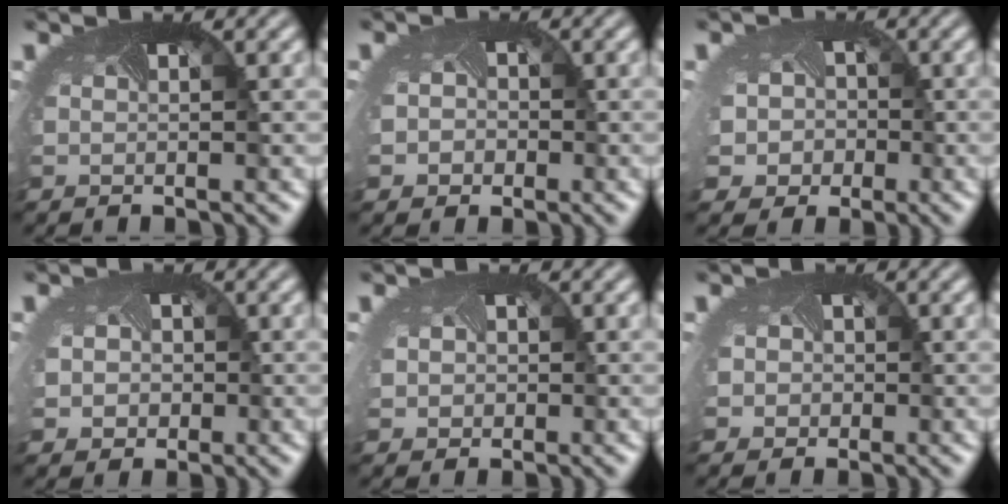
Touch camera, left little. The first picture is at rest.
{"total": 2.5, "force": [-0.6, 2.3, 0.9], "torque": [-0.009, -0.009, -0.011]}
{"total": 5.8, "force": [-1.4, 5.3, 1.9], "torque": [-0.042, -0.015, -0.038]}
{"total": 3.7, "force": [-0.3, 3.2, 1.8], "torque": [-0.033, -0.011, -0.008]}
{"total": 2.0, "force": [0.2, 1.9, 0.7], "torque": [-0.017, -0.002, 0.006]}
{"total": 2.5, "force": [-0.1, 2.4, 1.0], "torque": [-0.009, -0.001, -0.012]}